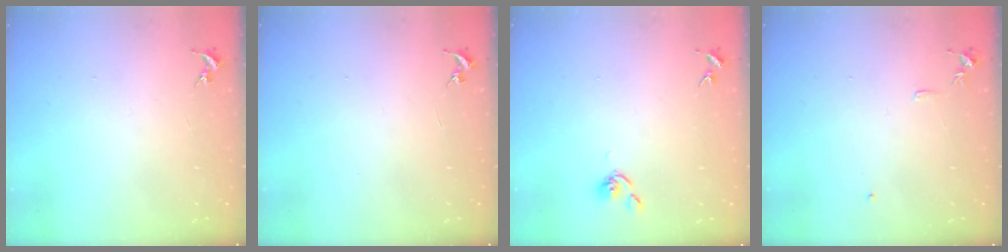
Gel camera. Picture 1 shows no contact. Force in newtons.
{"total": 0.0}
{"total": 3.9, "press": 3.8, "slide": 0.8}
{"total": 5.9, "press": 5.8, "slide": 0.8}